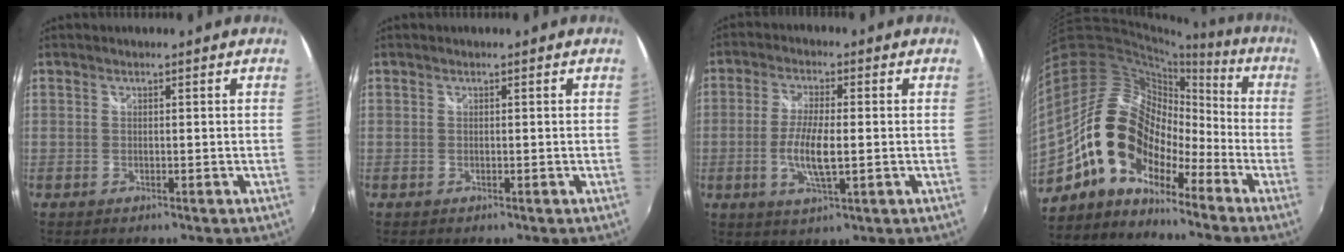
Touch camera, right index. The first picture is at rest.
{"total": 0.0}
{"total": 7.2, "force": [-1.1, 1.7, 6.9], "torque": [-0.140, -0.007, -0.021]}
{"total": 14.8, "force": [-8.9, 8.9, 7.9], "torque": [-0.139, 0.013, -0.171]}